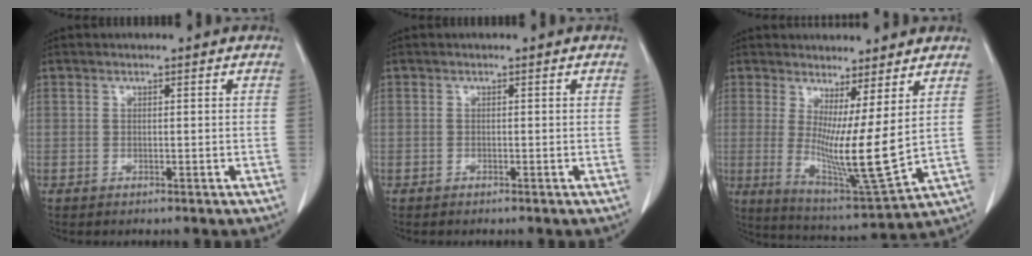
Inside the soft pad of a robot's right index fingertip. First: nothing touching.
{"total": 0.0}
{"total": 10.5, "force": [1.8, -0.1, 10.3], "torque": [-0.198, -0.047, 0.039]}